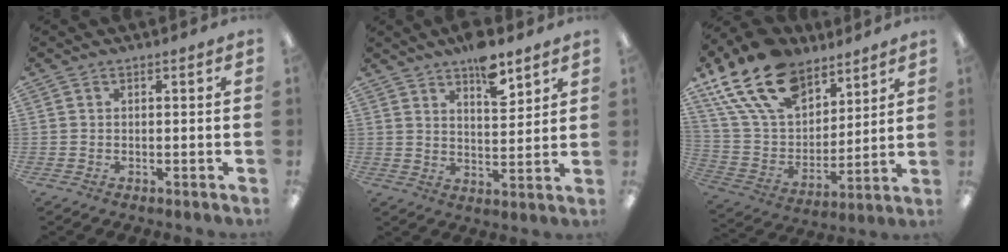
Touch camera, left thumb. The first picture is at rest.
{"total": 8.6, "force": [6.6, 3.0, 4.6], "torque": [-0.060, -0.042, 0.110]}
{"total": 20.6, "force": [13.7, 11.8, 9.9], "torque": [-0.206, -0.074, 0.256]}